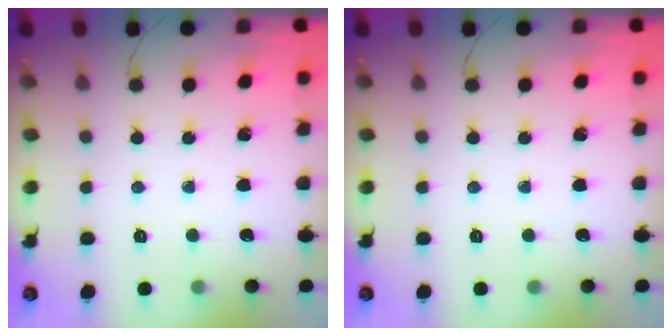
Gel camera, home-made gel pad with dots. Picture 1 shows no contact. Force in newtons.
{"total": 0.0}